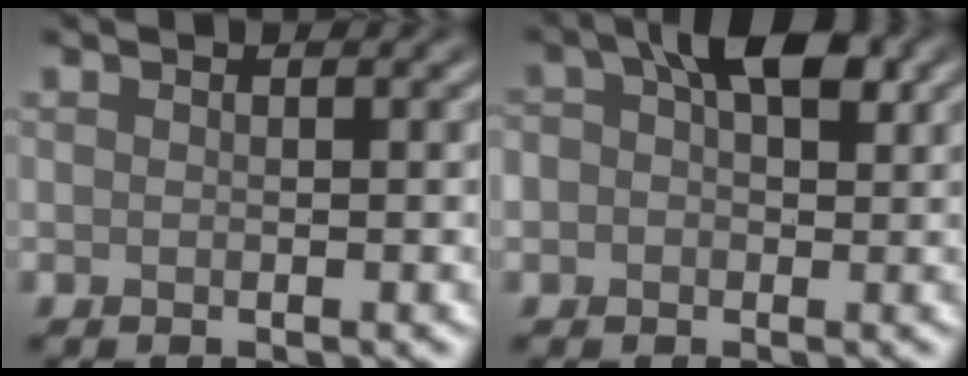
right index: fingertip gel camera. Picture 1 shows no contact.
{"total": 6.3, "force": [1.9, 3.9, 4.6], "torque": [-0.063, 0.017, 0.013]}